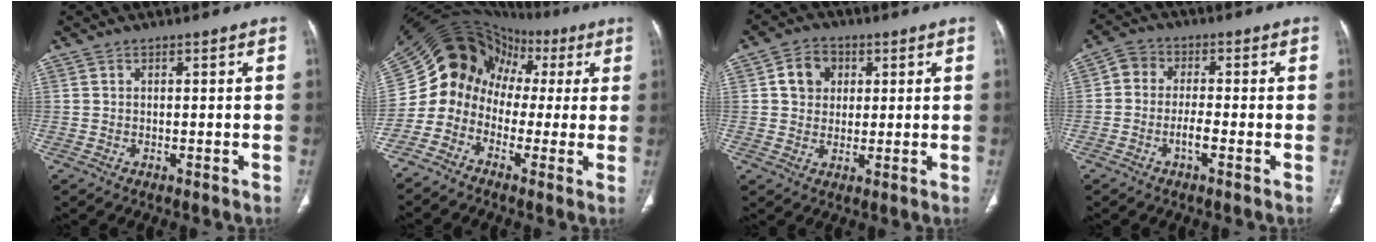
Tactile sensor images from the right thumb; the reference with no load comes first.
{"total": 14.3, "force": [-0.3, 12.9, 6.3], "torque": [-0.075, 0.086, -0.014]}
{"total": 6.5, "force": [1.6, 5.5, 3.0], "torque": [-0.023, 0.000, 0.023]}
{"total": 5.2, "force": [-1.6, 3.1, 3.8], "torque": [-0.063, 0.017, -0.042]}